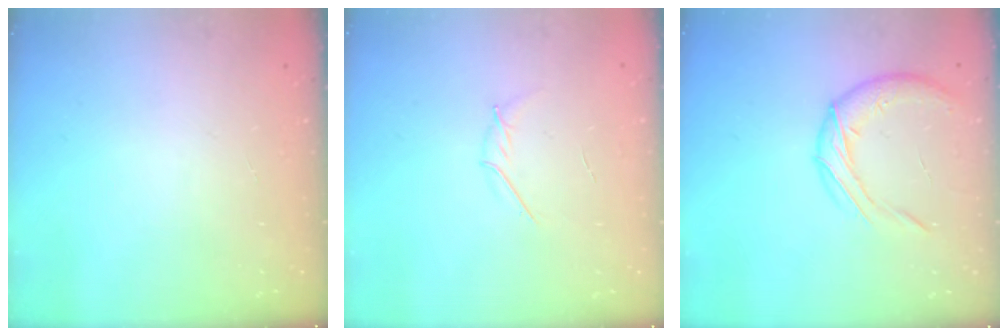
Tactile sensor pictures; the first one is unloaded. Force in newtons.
{"total": 3.6, "press": 3.5, "slide": 0.9}
{"total": 10.8, "press": 10.8, "slide": 0.4}